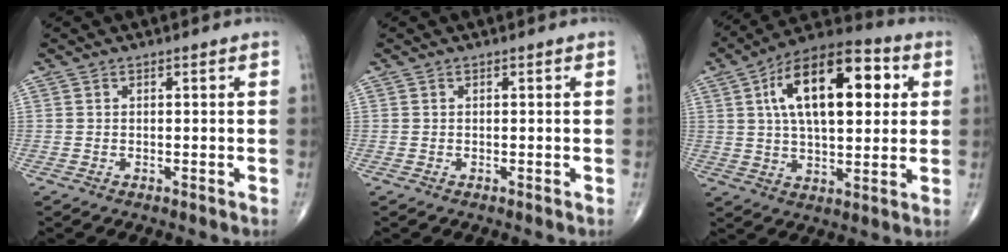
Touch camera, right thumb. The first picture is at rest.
{"total": 0.0}
{"total": 20.5, "force": [5.2, 9.9, 17.2], "torque": [-0.252, 0.014, 0.074]}